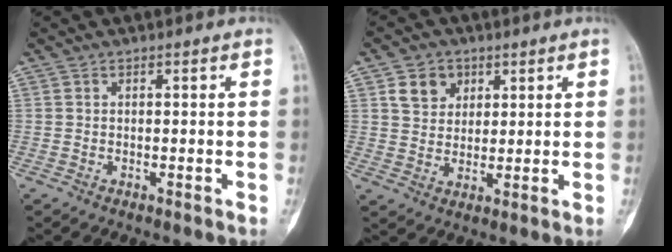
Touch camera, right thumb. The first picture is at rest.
{"total": 6.2, "force": [2.8, 5.0, 2.4], "torque": [-0.015, -0.011, 0.050]}